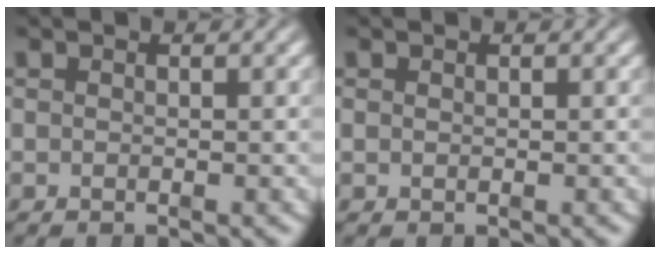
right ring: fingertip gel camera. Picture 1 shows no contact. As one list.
[{"total": 0.0}]